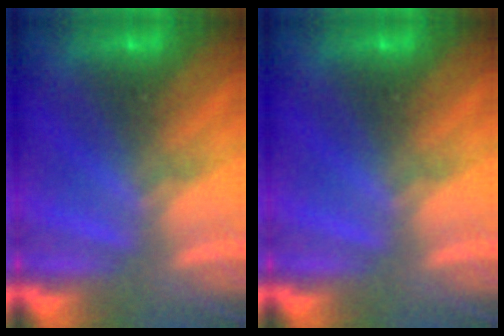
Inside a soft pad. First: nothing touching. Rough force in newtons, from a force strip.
{"total": 0.0}